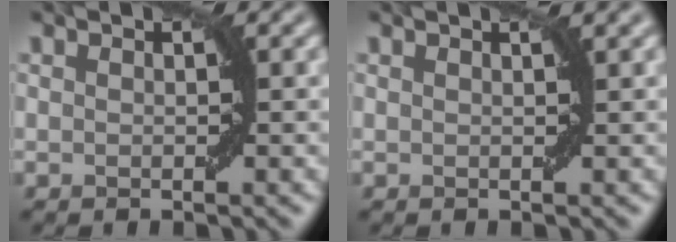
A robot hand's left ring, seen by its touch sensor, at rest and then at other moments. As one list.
[{"total": 1.2, "force": [0.8, 0.1, 0.9], "torque": [-0.011, 0.006, 0.013]}]